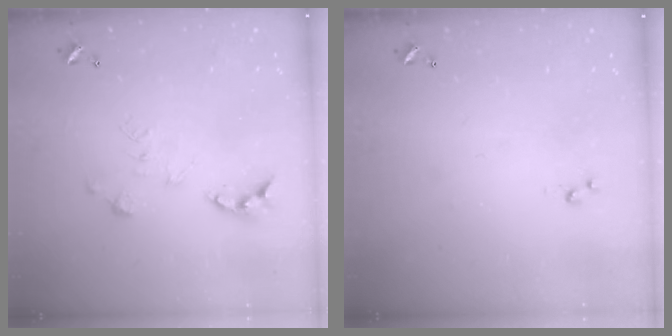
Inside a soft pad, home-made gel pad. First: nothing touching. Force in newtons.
{"total": 3.0, "press": 3.0, "slide": 0.4}